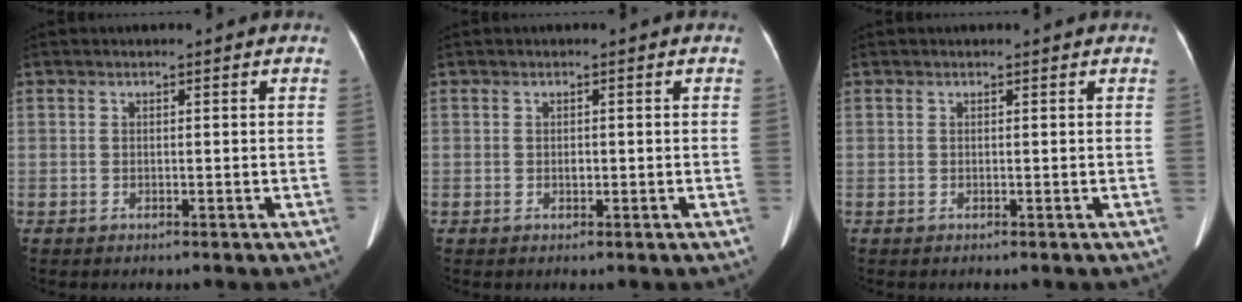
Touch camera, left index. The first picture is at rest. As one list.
[{"total": 0.6, "force": [-0.2, 0.4, 0.5], "torque": [-0.010, 0.001, -0.003]}, {"total": 0.7, "force": [0.6, 0.0, 0.2], "torque": [-0.005, 0.002, 0.007]}]